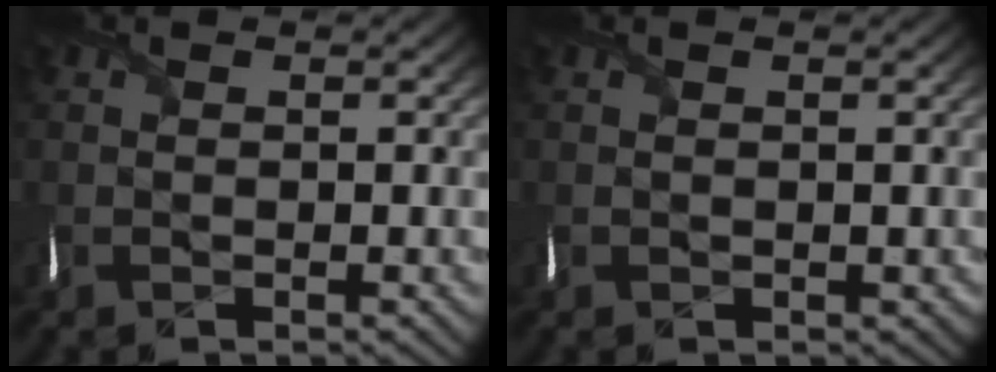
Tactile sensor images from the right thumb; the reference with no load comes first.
{"total": 0.7, "force": [0.2, 0.7, 0.1], "torque": [-0.003, -0.002, 0.002]}